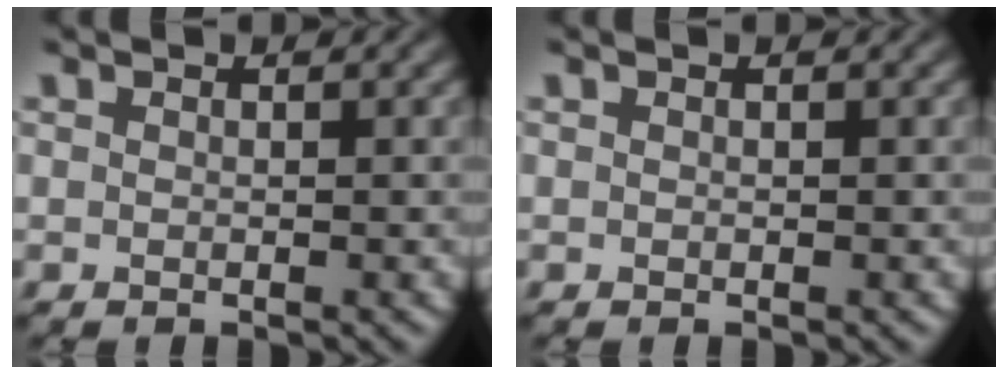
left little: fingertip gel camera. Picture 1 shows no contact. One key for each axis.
{"total": 0.0}